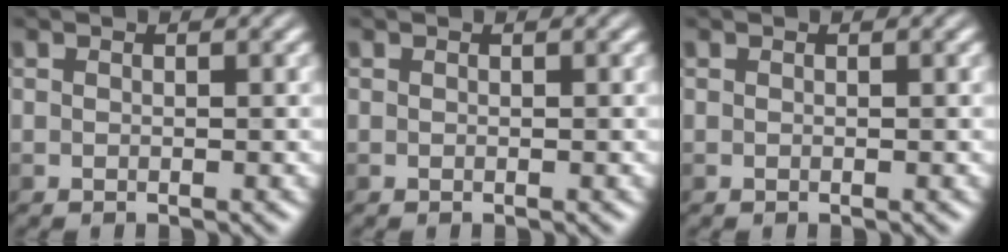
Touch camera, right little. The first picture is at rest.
{"total": 0.0}
{"total": 0.0}